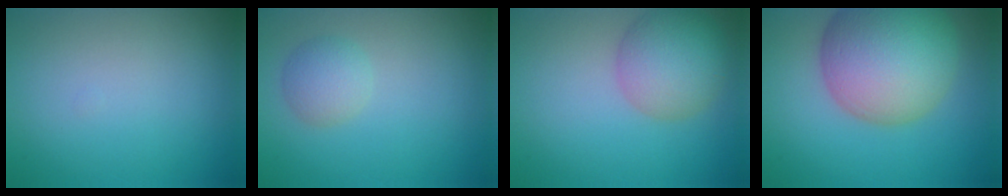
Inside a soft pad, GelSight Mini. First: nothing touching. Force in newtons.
{"total": 2.2, "press": 2.2, "slide": 0.1}
{"total": 5.0, "press": 5.0, "slide": 0.2}
{"total": 11.3, "press": 11.3, "slide": 0.8}